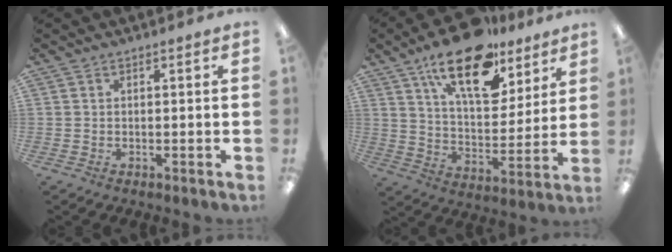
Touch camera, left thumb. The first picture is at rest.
{"total": 20.5, "force": [13.5, 9.1, 12.4], "torque": [-0.198, -0.069, 0.230]}